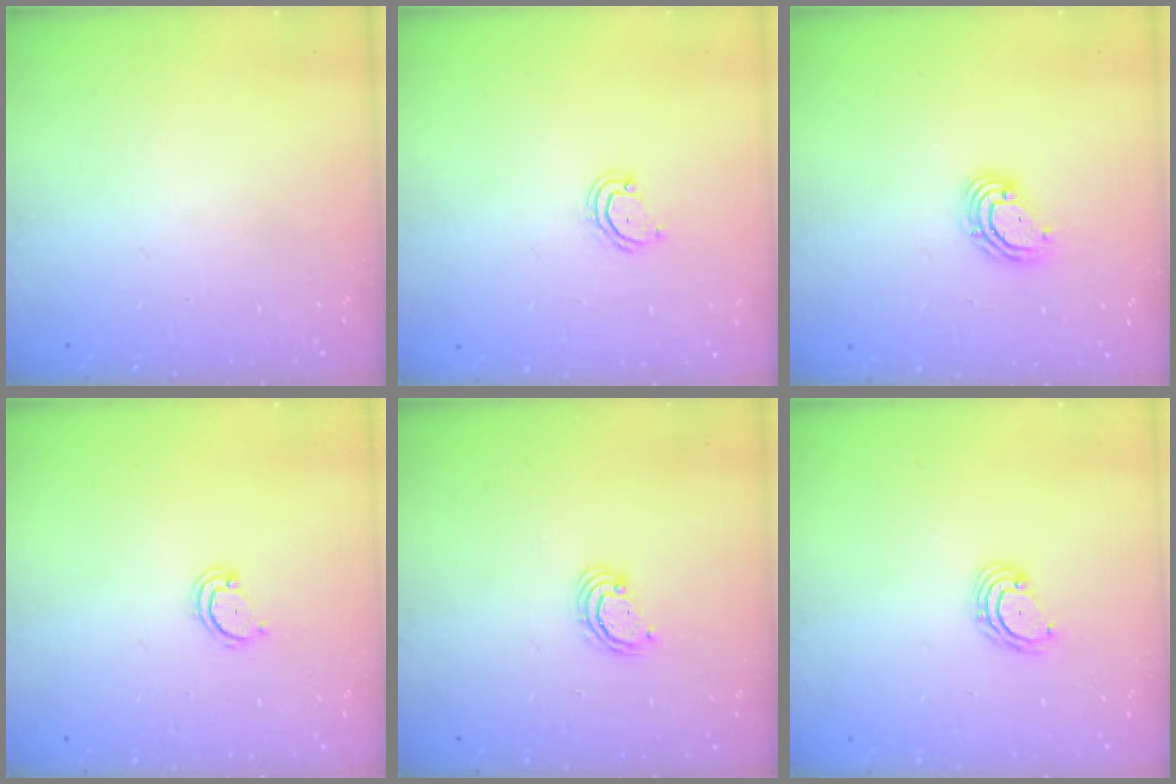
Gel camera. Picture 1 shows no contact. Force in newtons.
{"total": 3.9, "press": 3.9, "slide": 0.4}
{"total": 6.2, "press": 6.1, "slide": 1.0}
{"total": 2.6, "press": 2.6, "slide": 0.3}
{"total": 2.5, "press": 2.5, "slide": 0.2}
{"total": 2.8, "press": 2.8, "slide": 0.3}